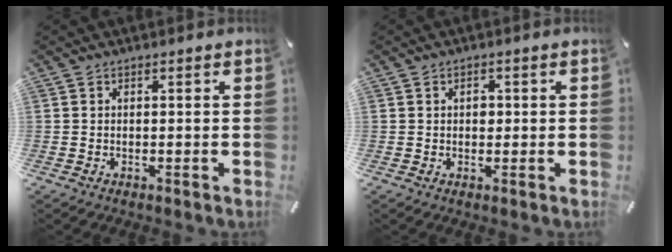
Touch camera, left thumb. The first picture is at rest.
{"total": 1.7, "force": [0.1, 1.4, 1.0], "torque": [-0.005, 0.000, -0.004]}